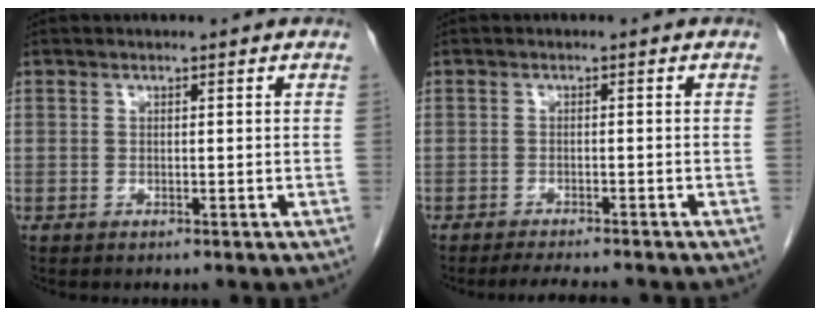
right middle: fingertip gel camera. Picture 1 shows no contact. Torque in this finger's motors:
{"motor_torque": [0.07, -0.06, 0.01, 0.00]}